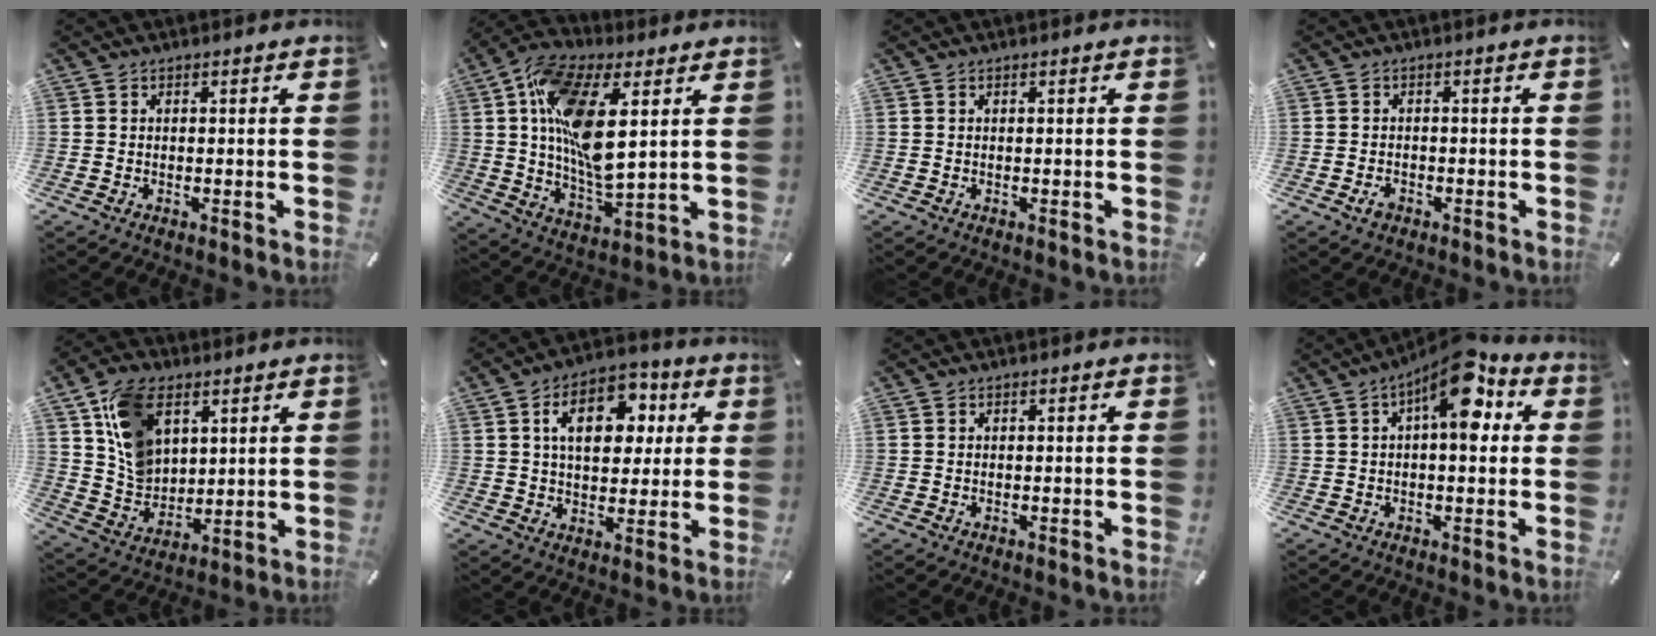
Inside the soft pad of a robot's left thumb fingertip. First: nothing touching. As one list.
[{"total": 16.9, "force": [5.1, 7.6, 14.2], "torque": [-0.287, -0.009, 0.089]}, {"total": 0.0}, {"total": 2.1, "force": [-1.2, 1.5, 0.9], "torque": [-0.025, 0.002, -0.025]}, {"total": 12.9, "force": [5.4, 9.5, 6.9], "torque": [-0.150, -0.004, 0.106]}, {"total": 13.2, "force": [4.1, 9.0, 8.8], "torque": [-0.132, 0.002, 0.070]}, {"total": 0.0}, {"total": 12.0, "force": [4.4, 5.1, 9.9], "torque": [-0.134, -0.026, 0.068]}]